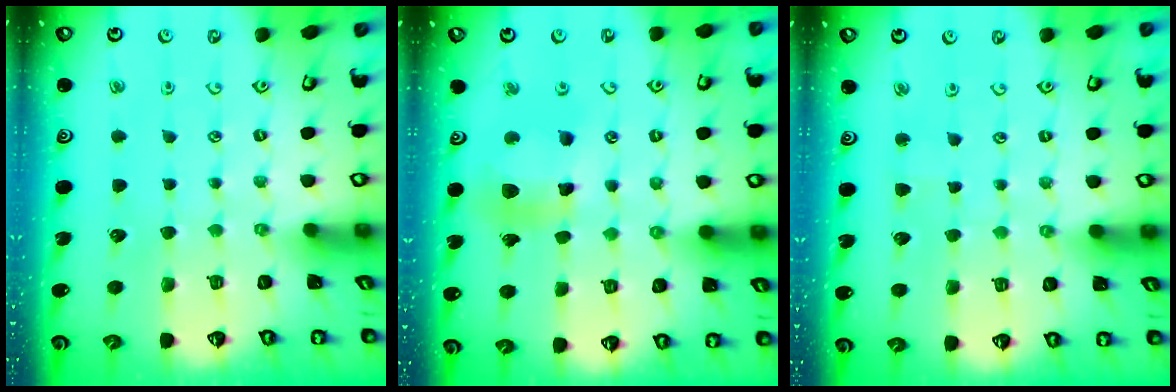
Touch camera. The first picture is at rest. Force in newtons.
{"total": 11.6, "press": 11.5, "slide": 1.4}
{"total": 1.5, "press": 1.5, "slide": 0.3}